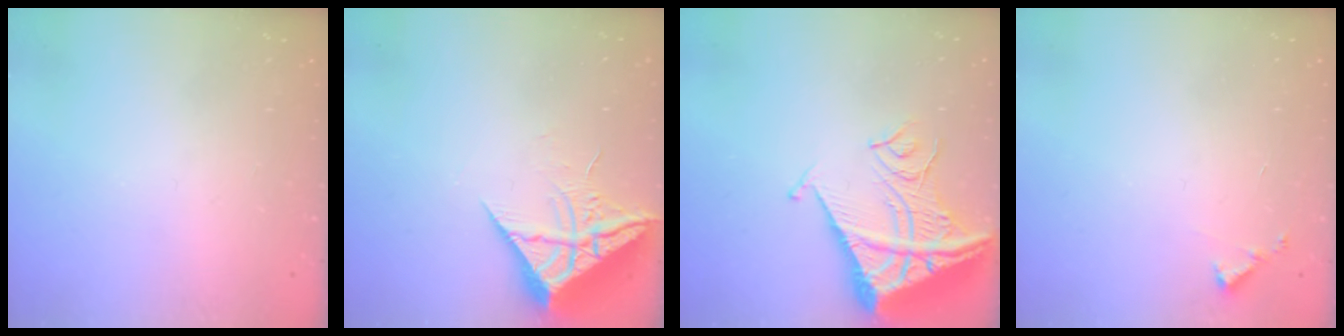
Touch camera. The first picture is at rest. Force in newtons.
{"total": 10.4, "press": 10.4, "slide": 0.8}
{"total": 16.6, "press": 16.4, "slide": 2.0}
{"total": 3.6, "press": 3.6, "slide": 0.3}